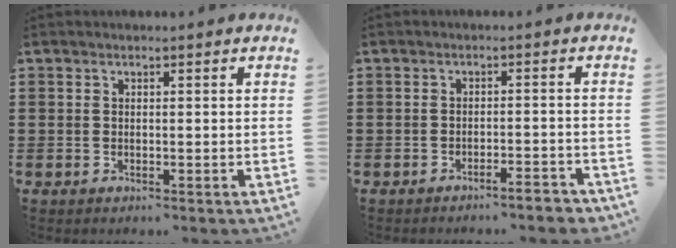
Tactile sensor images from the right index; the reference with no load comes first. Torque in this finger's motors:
{"motor_torque": [0.35, 0.55, 0.17, 0.00]}